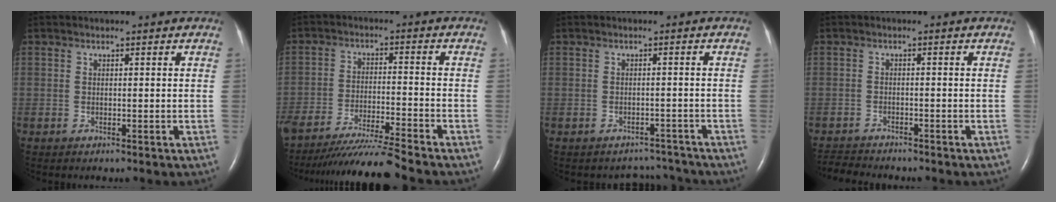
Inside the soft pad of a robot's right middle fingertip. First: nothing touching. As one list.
[{"total": 11.4, "force": [-10.2, -1.7, 4.7], "torque": [-0.072, -0.027, -0.176]}, {"total": 3.8, "force": [-3.5, 1.2, -1.1], "torque": [0.016, 0.016, -0.042]}, {"total": 4.6, "force": [-4.5, 0.4, 0.8], "torque": [-0.010, -0.015, -0.074]}]